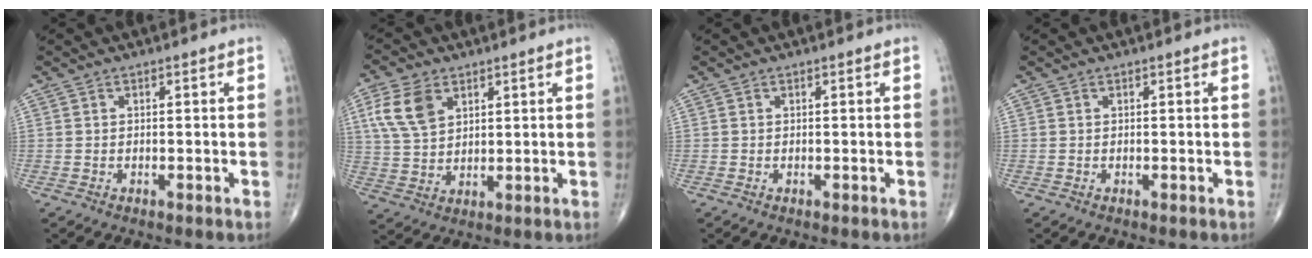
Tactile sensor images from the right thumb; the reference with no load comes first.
{"total": 8.8, "force": [3.8, 5.6, 5.7], "torque": [-0.108, -0.006, 0.078]}
{"total": 0.0}
{"total": 0.0}